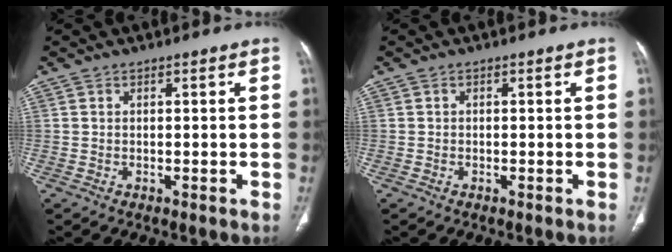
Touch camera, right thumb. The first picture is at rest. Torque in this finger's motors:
{"motor_torque": [-0.23, 0.09, -0.16, 0.04, -0.01]}